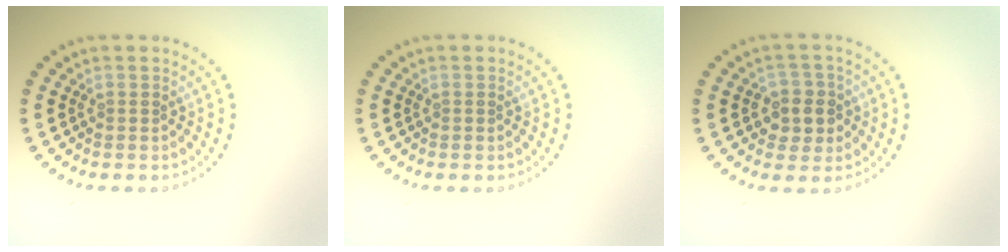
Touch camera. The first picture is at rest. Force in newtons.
{"total": 0.0}
{"total": 2.9, "press": 2.7, "slide": 0.9}